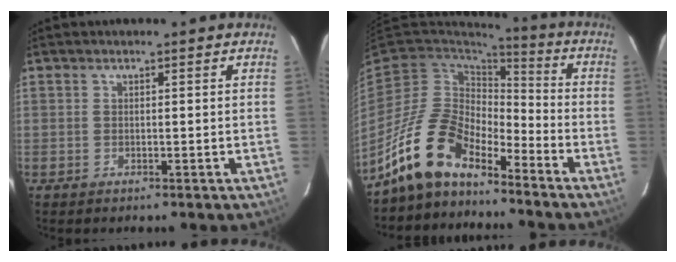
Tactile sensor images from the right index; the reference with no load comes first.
{"total": 13.7, "force": [-10.8, 5.5, 6.5], "torque": [-0.123, 0.012, -0.211]}